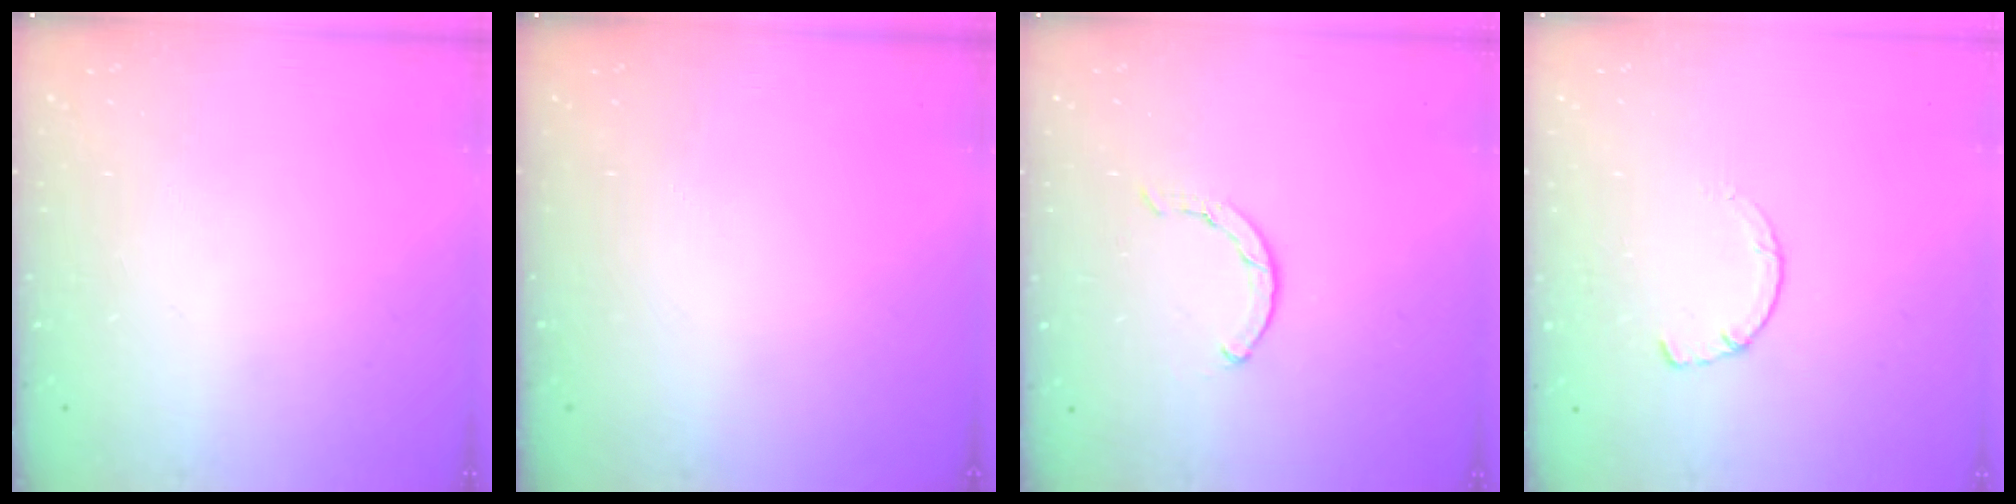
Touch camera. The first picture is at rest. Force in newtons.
{"total": 0.0}
{"total": 0.5, "press": 0.5, "slide": 0.2}
{"total": 1.4, "press": 1.4, "slide": 0.3}